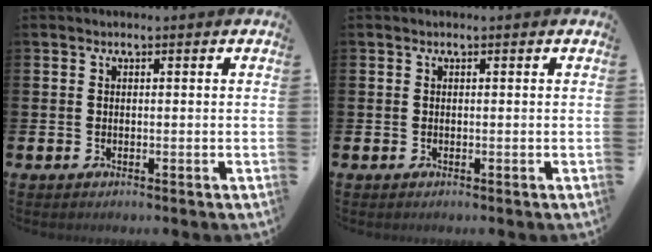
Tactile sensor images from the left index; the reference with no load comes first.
{"total": 0.0}